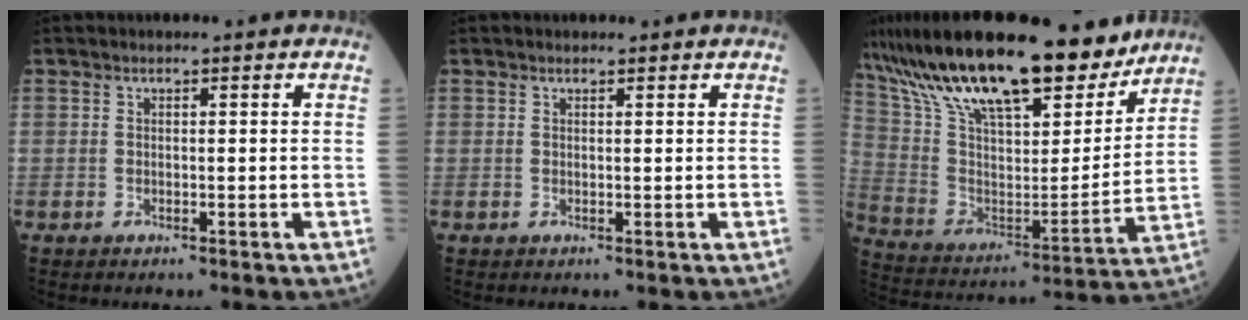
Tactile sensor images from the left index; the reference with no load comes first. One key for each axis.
{"total": 0.5, "fx": 0.5, "fy": 0.2, "fz": 0.0, "tx": -0.005, "ty": -0.002, "tz": 0.006}
{"total": 27.4, "fx": 21.7, "fy": 7.0, "fz": 15.3, "tx": -0.280, "ty": 0.001, "tz": 0.355}